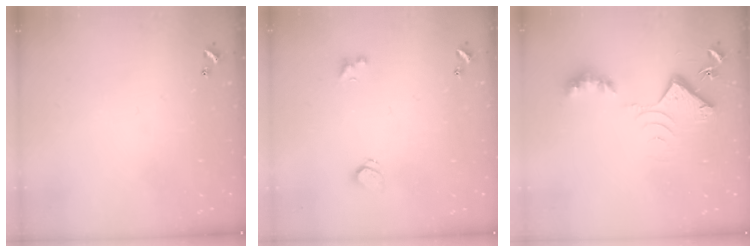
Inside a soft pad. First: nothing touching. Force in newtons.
{"total": 1.9, "press": 1.8, "slide": 0.5}
{"total": 8.8, "press": 8.8, "slide": 0.6}